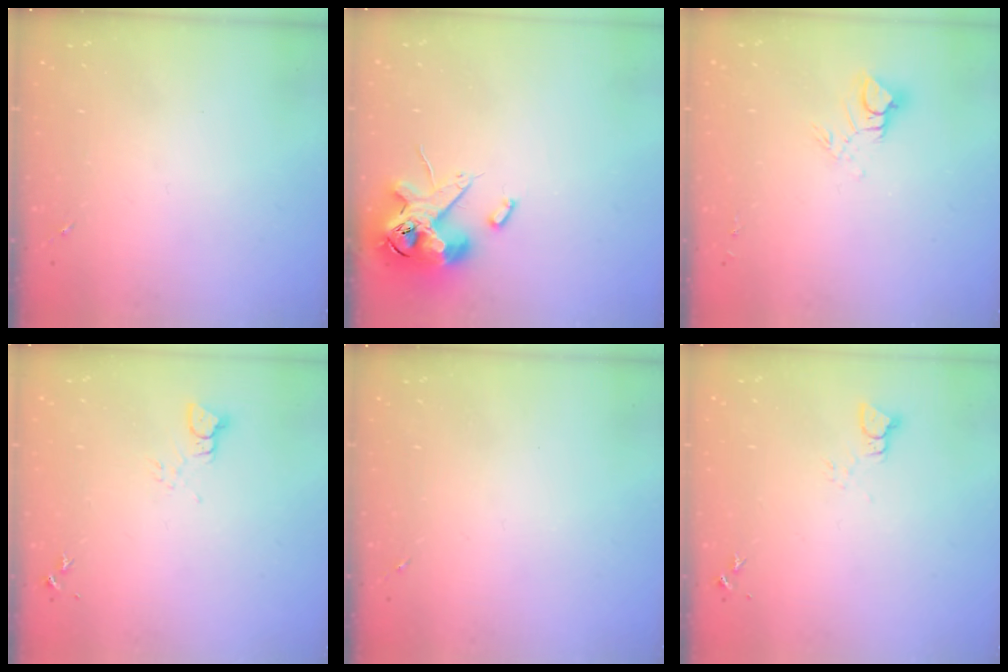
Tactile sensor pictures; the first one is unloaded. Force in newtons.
{"total": 14.5, "press": 14.3, "slide": 2.4}
{"total": 7.4, "press": 7.4, "slide": 0.8}
{"total": 3.0, "press": 3.0, "slide": 0.2}
{"total": 0.0}
{"total": 2.5, "press": 2.5, "slide": 0.1}